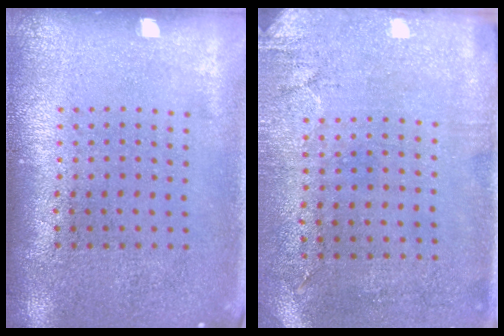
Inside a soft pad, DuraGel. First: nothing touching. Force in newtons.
{"total": 2.9, "press": 2.3, "slide": 1.7}